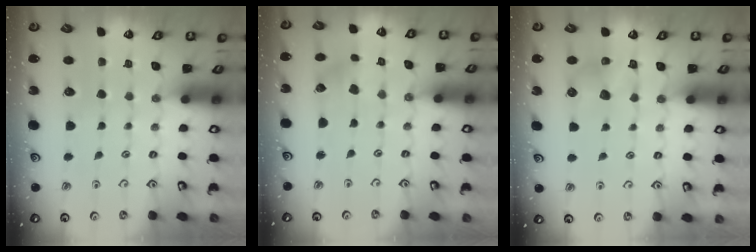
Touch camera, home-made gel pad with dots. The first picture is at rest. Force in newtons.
{"total": 1.6, "press": 1.6, "slide": 0.1}
{"total": 6.5, "press": 6.5, "slide": 0.3}